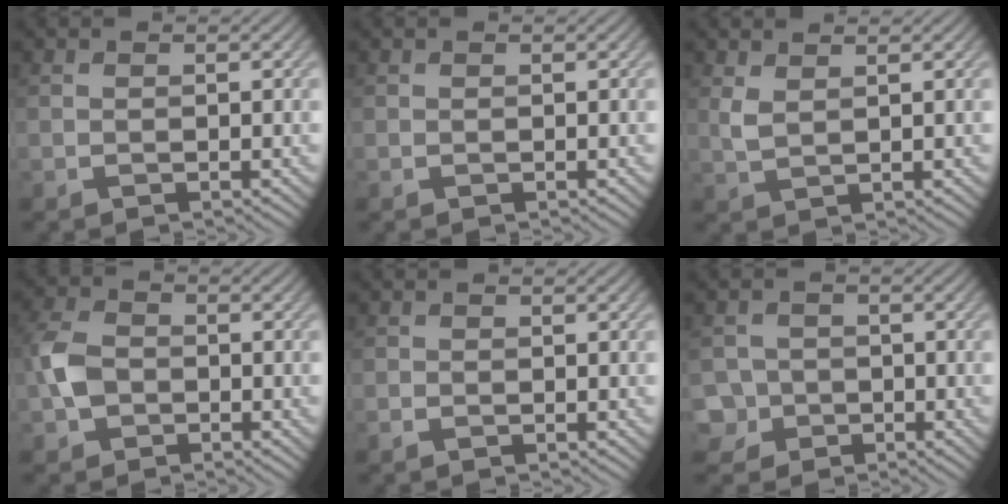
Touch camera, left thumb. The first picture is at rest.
{"total": 0.0}
{"total": 2.0, "force": [1.4, 0.5, 1.3], "torque": [-0.040, 0.000, 0.030]}
{"total": 4.5, "force": [-1.2, 3.4, 2.6], "torque": [-0.071, 0.000, -0.033]}
{"total": 0.7, "force": [-0.5, 0.5, 0.2], "torque": [-0.008, -0.003, -0.012]}
{"total": 4.3, "force": [-1.7, 3.9, 0.8], "torque": [-0.018, -0.001, -0.047]}